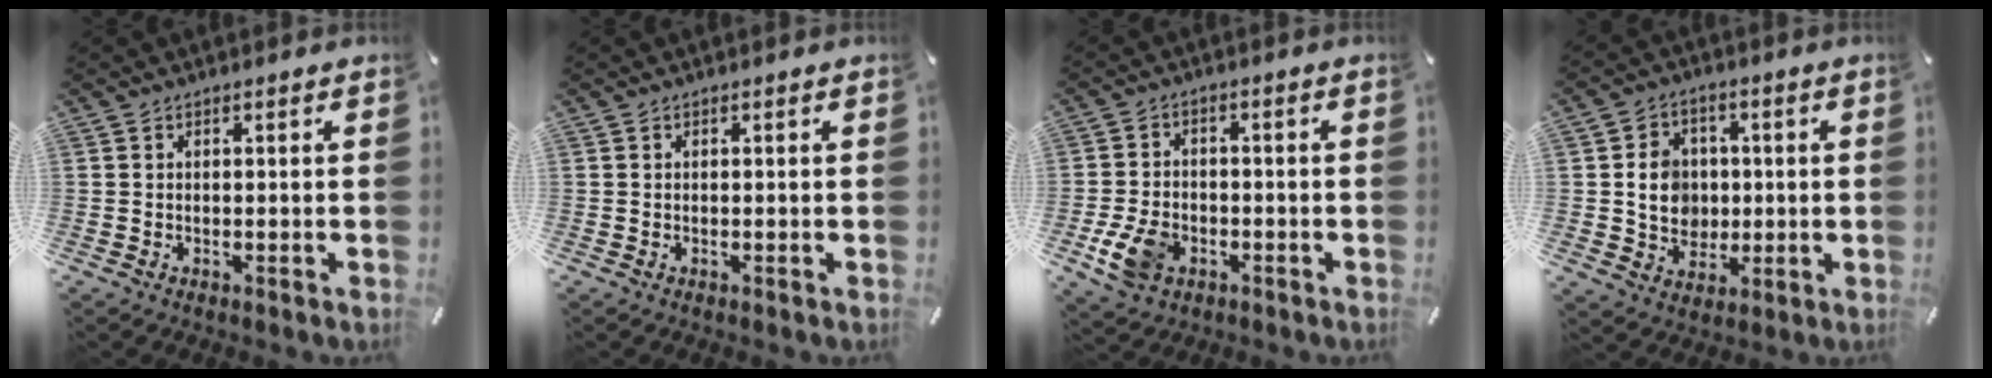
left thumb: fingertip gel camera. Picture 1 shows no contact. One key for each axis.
{"total": 0.0}
{"total": 8.4, "fx": -3.2, "fy": 6.1, "fz": 4.9, "tx": -0.105, "ty": 0.007, "tz": -0.059}
{"total": 10.0, "fx": 0.2, "fy": 9.0, "fz": 4.4, "tx": -0.081, "ty": 0.010, "tz": 0.009}